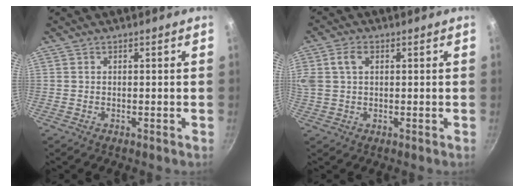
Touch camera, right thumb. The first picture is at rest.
{"total": 7.8, "force": [2.2, 5.4, 5.1], "torque": [-0.102, 0.017, 0.039]}